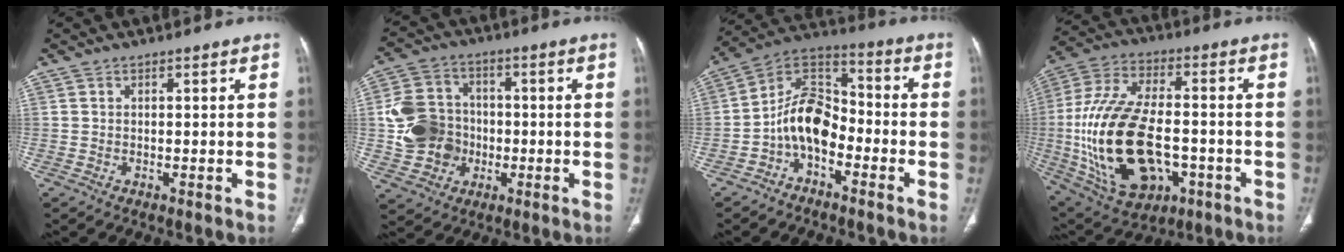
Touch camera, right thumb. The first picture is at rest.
{"total": 12.9, "force": [-1.4, 11.4, 5.9], "torque": [-0.091, 0.018, -0.026]}
{"total": 11.2, "force": [-4.0, 7.1, 7.7], "torque": [-0.120, 0.068, -0.087]}
{"total": 25.5, "force": [-4.5, 14.5, 20.5], "torque": [-0.414, 0.011, -0.055]}